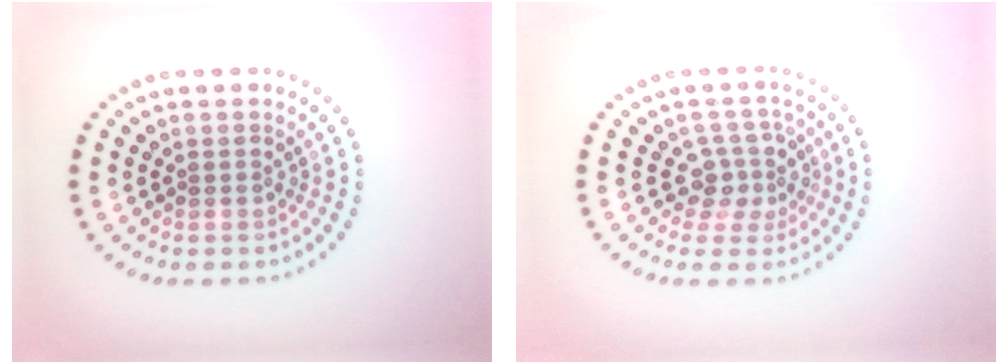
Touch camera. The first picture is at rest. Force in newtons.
{"total": 2.8, "press": 2.1, "slide": 1.8}